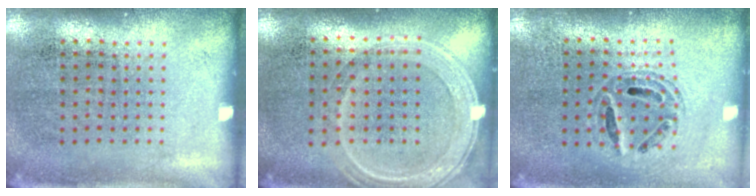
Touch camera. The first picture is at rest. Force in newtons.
{"total": 1.2, "press": 1.1, "slide": 0.5}
{"total": 0.6, "press": 0.6, "slide": 0.2}